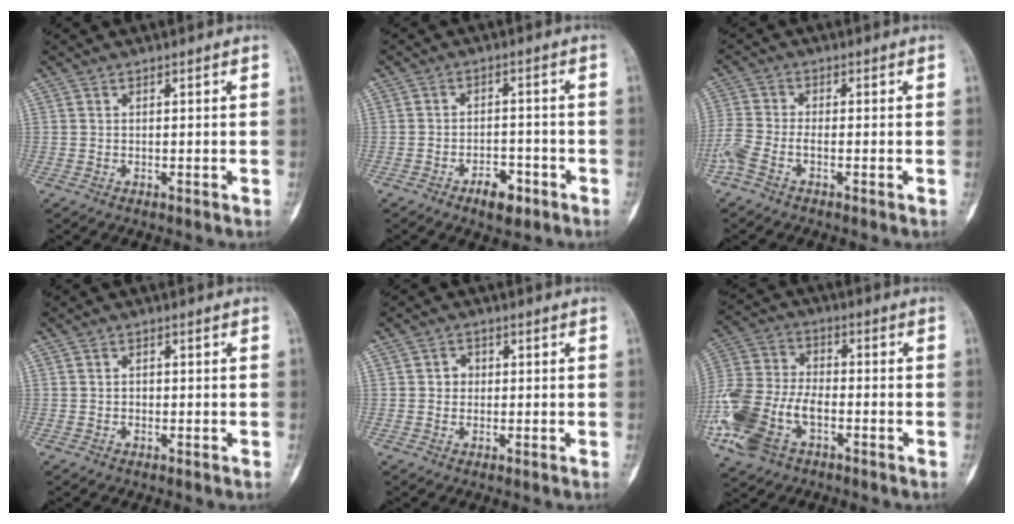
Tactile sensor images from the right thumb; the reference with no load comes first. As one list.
[{"total": 5.1, "force": [-3.1, 2.8, 3.0], "torque": [-0.033, 0.021, -0.046]}, {"total": 5.3, "force": [-3.1, 2.0, 3.8], "torque": [-0.107, 0.012, -0.065]}, {"total": 0.9, "force": [-0.2, 0.8, 0.4], "torque": [-0.003, 0.003, -0.005]}, {"total": 2.3, "force": [0.1, 2.1, 0.9], "torque": [0.000, 0.007, -0.001]}, {"total": 16.7, "force": [-6.4, 10.0, 11.7], "torque": [-0.265, 0.020, -0.122]}]